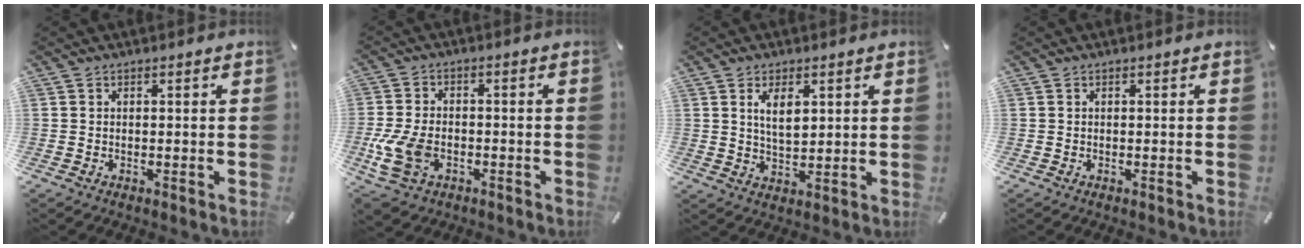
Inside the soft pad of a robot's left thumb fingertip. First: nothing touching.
{"total": 10.7, "force": [-3.4, 7.4, 6.9], "torque": [-0.160, 0.005, -0.057]}
{"total": 6.0, "force": [2.3, 3.1, 4.6], "torque": [-0.076, -0.008, 0.038]}
{"total": 0.0}